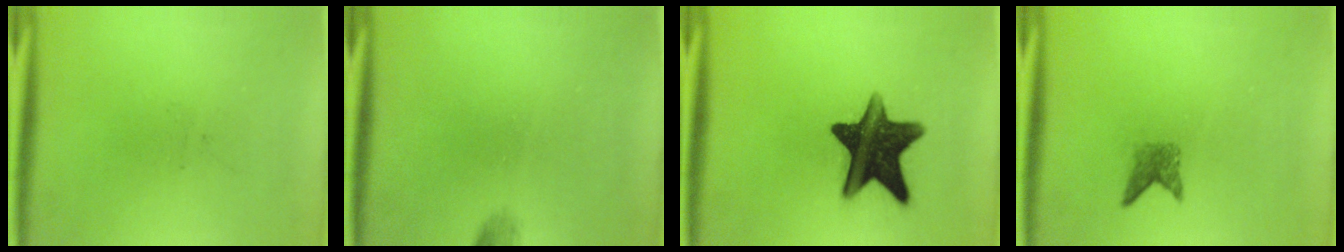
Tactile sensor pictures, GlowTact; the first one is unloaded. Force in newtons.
{"total": 1.0}
{"total": 14.4}
{"total": 1.9}